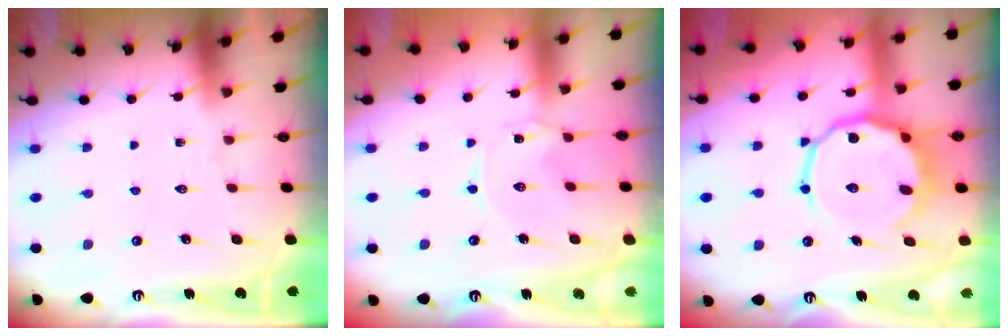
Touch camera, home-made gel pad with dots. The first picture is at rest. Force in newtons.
{"total": 0.0}
{"total": 14.2, "press": 14.0, "slide": 2.5}